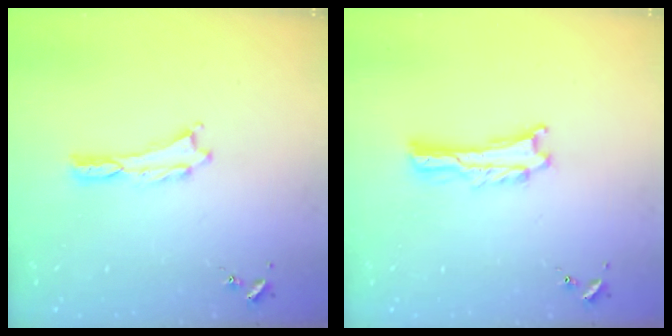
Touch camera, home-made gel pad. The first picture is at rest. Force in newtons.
{"total": 0.8, "press": 0.8, "slide": 0.2}